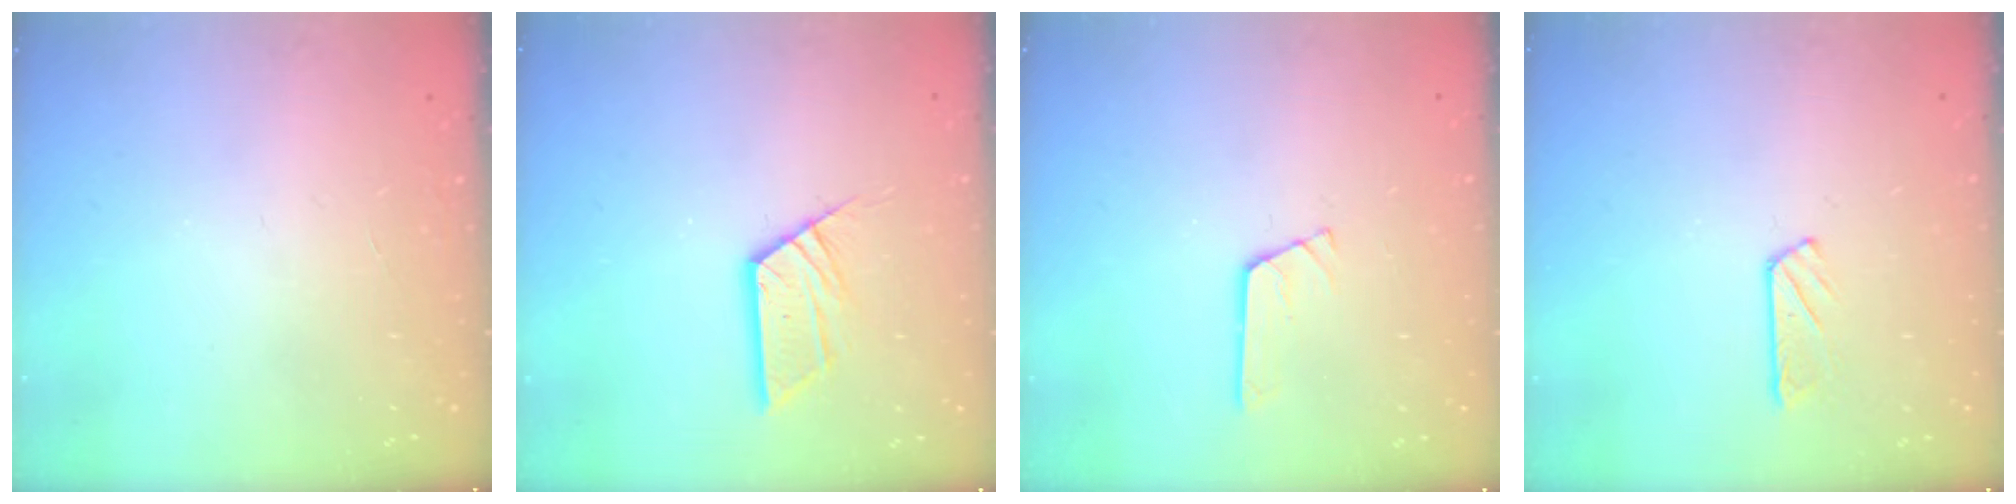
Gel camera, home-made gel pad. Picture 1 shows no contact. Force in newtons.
{"total": 9.3, "press": 9.3, "slide": 0.6}
{"total": 3.0, "press": 2.9, "slide": 0.4}
{"total": 3.5, "press": 3.4, "slide": 0.4}